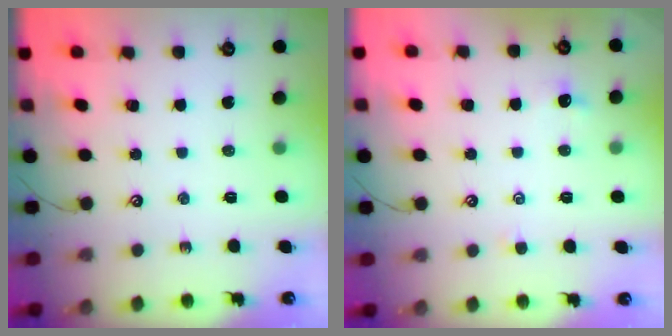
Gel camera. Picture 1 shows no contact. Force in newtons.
{"total": 1.4, "press": 1.4, "slide": 0.3}